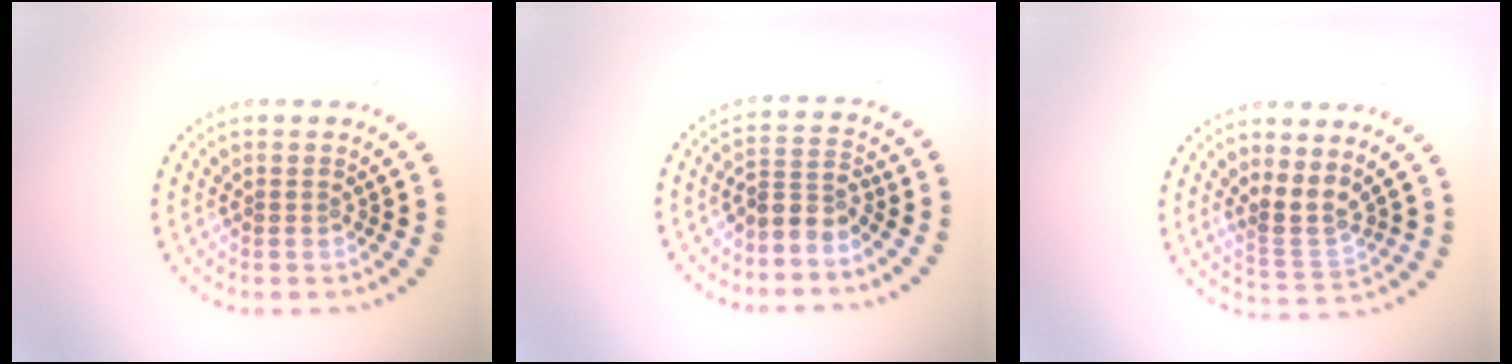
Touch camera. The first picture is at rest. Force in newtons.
{"total": 2.6, "press": 1.9, "slide": 1.9}
{"total": 2.8, "press": 2.1, "slide": 1.9}